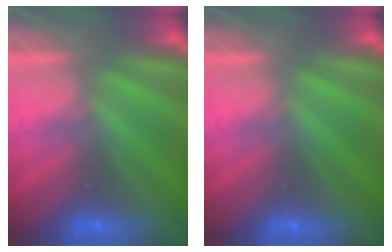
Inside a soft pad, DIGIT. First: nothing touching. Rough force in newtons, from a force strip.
{"total": 0.0}